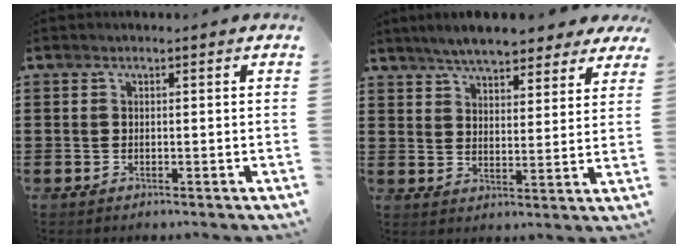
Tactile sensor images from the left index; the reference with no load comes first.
{"total": 5.9, "force": [5.5, 1.1, 1.7], "torque": [-0.056, -0.013, 0.101]}